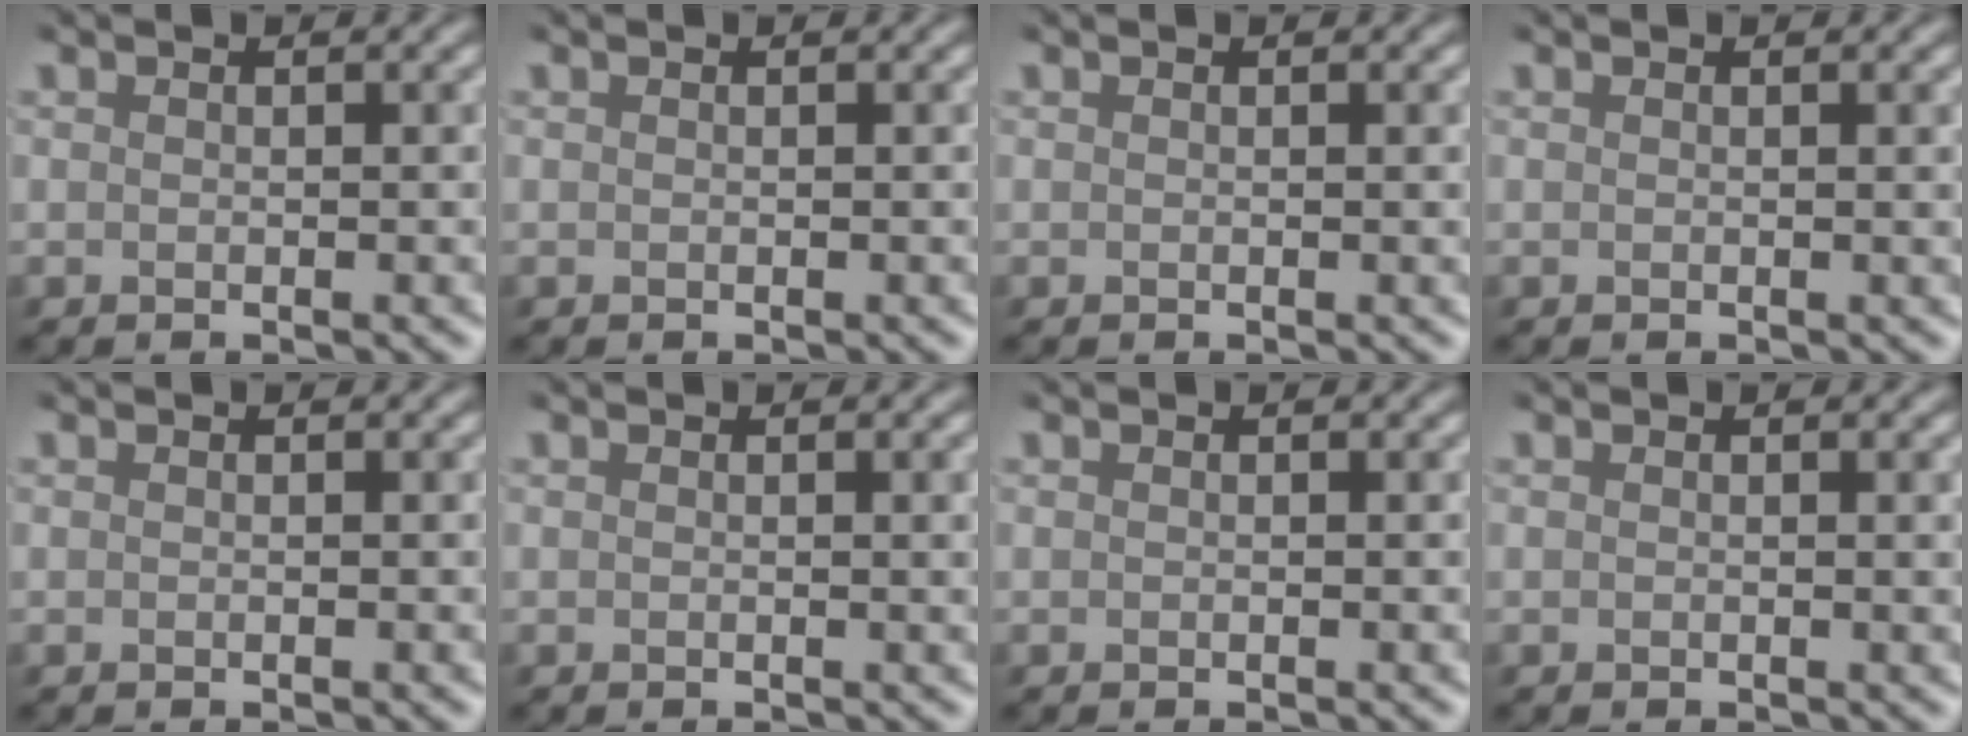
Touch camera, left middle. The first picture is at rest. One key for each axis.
{"total": 0.0}
{"total": 0.0}
{"total": 0.7, "fx": 0.1, "fy": 0.2, "fz": 0.6, "tx": -0.008, "ty": -0.003, "tz": -0.001}
{"total": 0.0}
{"total": 1.1, "fx": 0.0, "fy": 0.4, "fz": 1.0, "tx": -0.010, "ty": -0.003, "tz": -0.001}
{"total": 0.0}
{"total": 0.8, "fx": 0.1, "fy": 0.2, "fz": 0.7, "tx": -0.009, "ty": -0.003, "tz": 0.000}